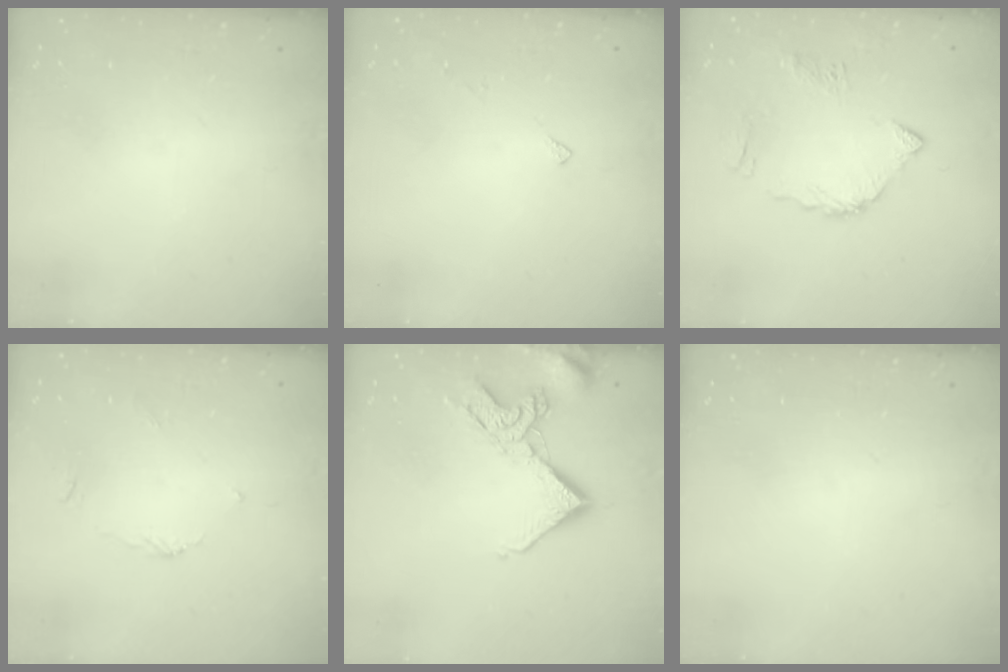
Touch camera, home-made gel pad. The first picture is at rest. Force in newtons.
{"total": 4.3, "press": 4.3, "slide": 0.4}
{"total": 8.3, "press": 8.3, "slide": 1.0}
{"total": 2.7, "press": 2.7, "slide": 0.3}
{"total": 11.3, "press": 11.2, "slide": 1.6}
{"total": 0.0}